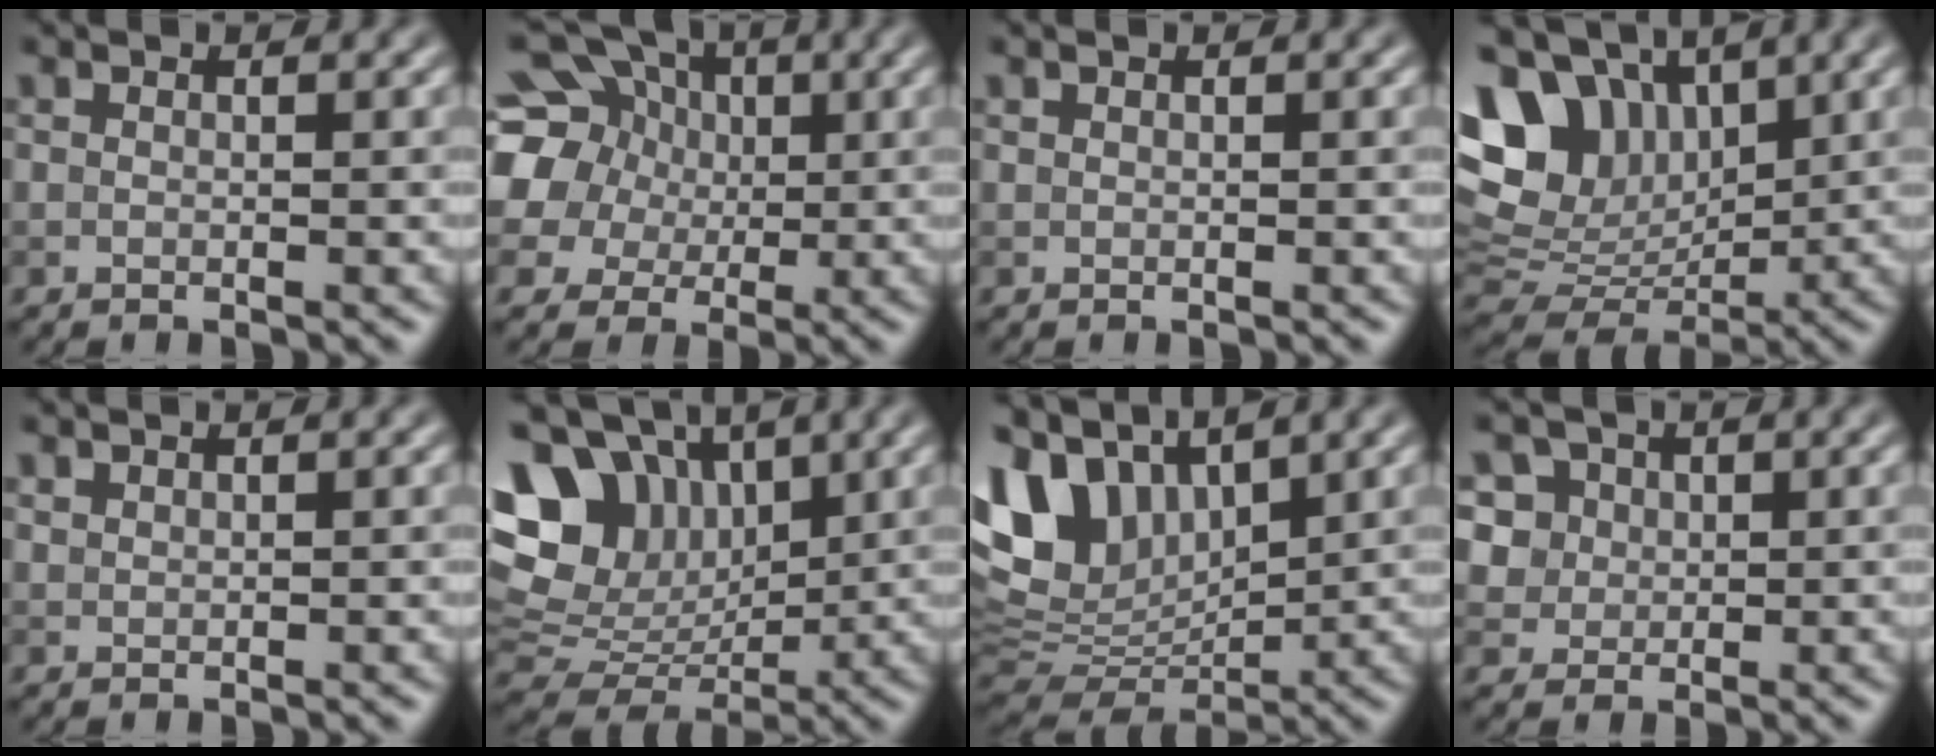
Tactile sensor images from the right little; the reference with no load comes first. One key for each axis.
{"total": 15.4, "fx": 4.9, "fy": 13.0, "fz": 6.7, "tx": -0.193, "ty": 0.042, "tz": 0.074}
{"total": 0.0}
{"total": 10.6, "fx": 4.5, "fy": 7.2, "fz": 6.4, "tx": -0.143, "ty": 0.015, "tz": 0.082}
{"total": 0.6, "fx": 0.6, "fy": 0.1, "fz": 0.1, "tx": -0.004, "ty": 0.000, "tz": 0.015}
{"total": 12.2, "fx": 4.5, "fy": 8.9, "fz": 7.0, "tx": -0.142, "ty": 0.025, "tz": 0.078}
{"total": 9.8, "fx": 4.8, "fy": 6.0, "fz": 6.1, "tx": -0.141, "ty": 0.012, "tz": 0.095}
{"total": 7.0, "fx": 3.3, "fy": 5.5, "fz": 2.8, "tx": -0.053, "ty": 0.017, "tz": 0.043}